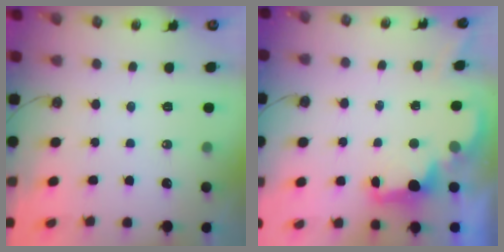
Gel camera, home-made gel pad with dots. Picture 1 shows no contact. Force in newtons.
{"total": 2.4, "press": 2.3, "slide": 0.6}